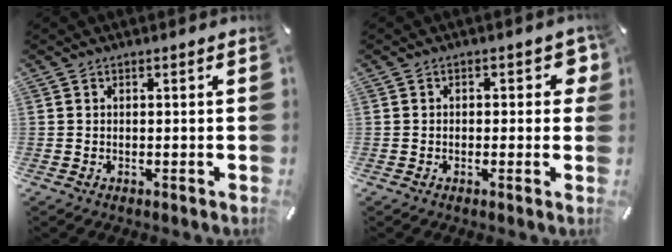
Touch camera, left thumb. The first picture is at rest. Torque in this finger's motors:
{"motor_torque": [0.02, -0.11, -0.02, 0.01, -0.01]}